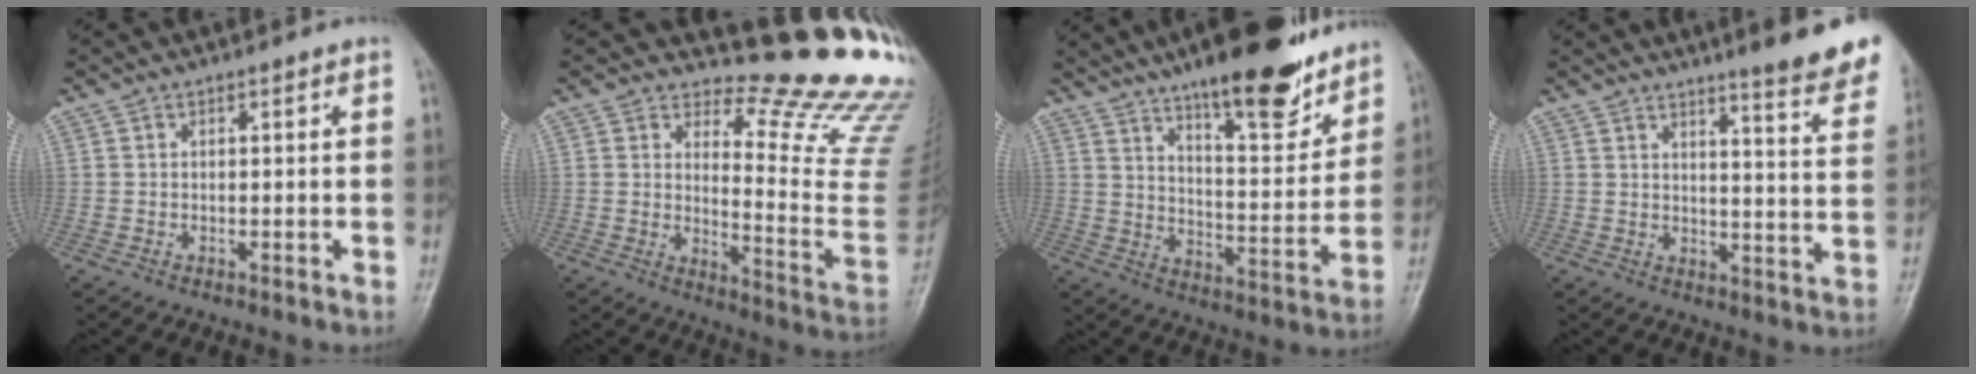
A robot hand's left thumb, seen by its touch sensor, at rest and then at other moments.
{"total": 17.1, "force": [14.7, 3.6, 8.0], "torque": [-0.062, -0.178, 0.173]}
{"total": 18.8, "force": [13.6, 5.2, 11.9], "torque": [-0.139, -0.078, 0.212]}
{"total": 13.5, "force": [10.7, 1.4, 8.1], "torque": [-0.075, -0.069, 0.123]}